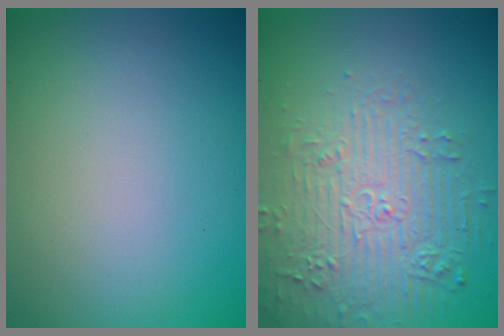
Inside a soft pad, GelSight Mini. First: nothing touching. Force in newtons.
{"total": 4.6, "press": 4.6, "slide": 0.8}